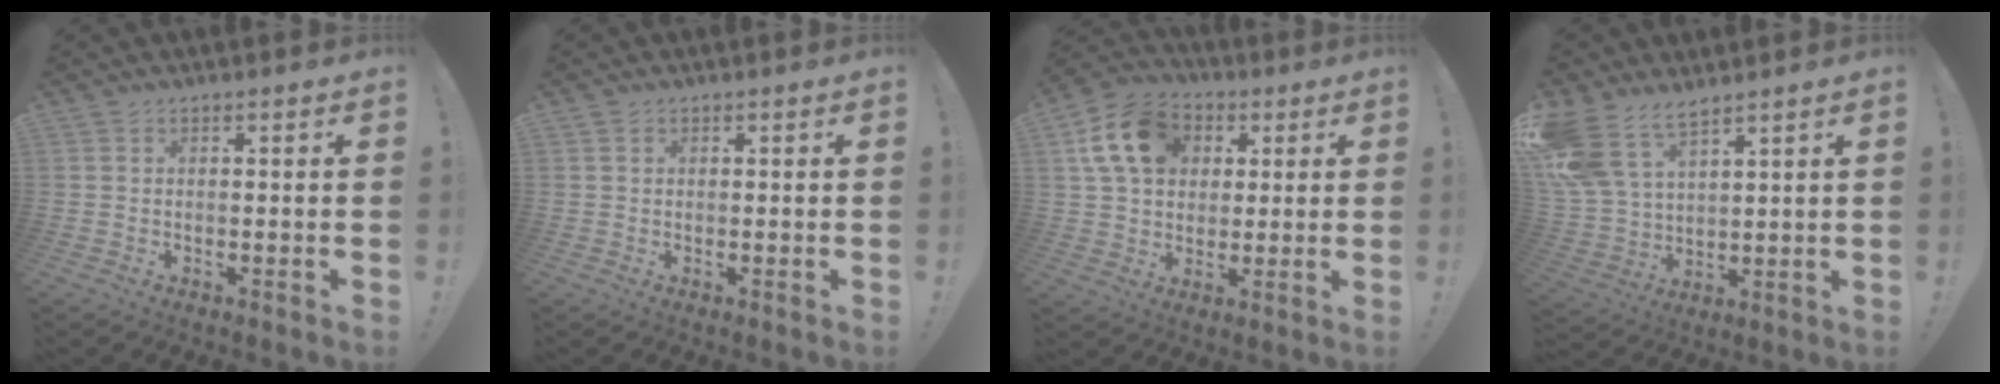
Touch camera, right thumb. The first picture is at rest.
{"total": 0.5, "force": [0.3, 0.4, 0.0], "torque": [0.007, -0.003, 0.004]}
{"total": 15.8, "force": [5.0, 12.3, 8.6], "torque": [-0.134, -0.004, 0.100]}
{"total": 12.3, "force": [8.8, 6.0, 6.2], "torque": [-0.142, -0.051, 0.171]}